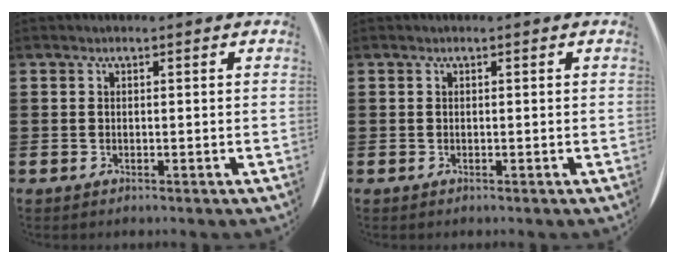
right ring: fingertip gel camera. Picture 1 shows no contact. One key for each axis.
{"total": 0.0}